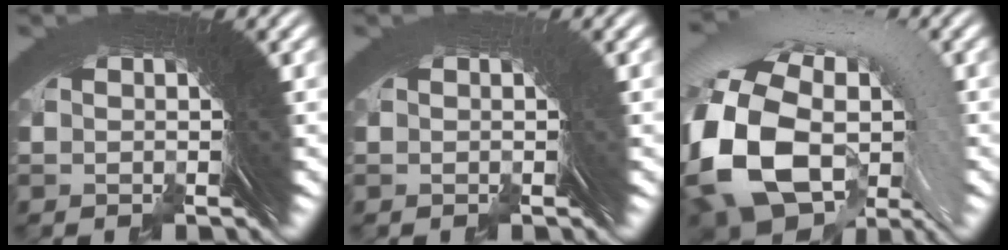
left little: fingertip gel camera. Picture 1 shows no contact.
{"total": 2.0, "force": [0.3, -0.8, -1.8], "torque": [0.030, 0.009, 0.003]}
{"total": 17.1, "force": [-2.1, -2.2, -16.8], "torque": [0.169, -0.001, -0.040]}